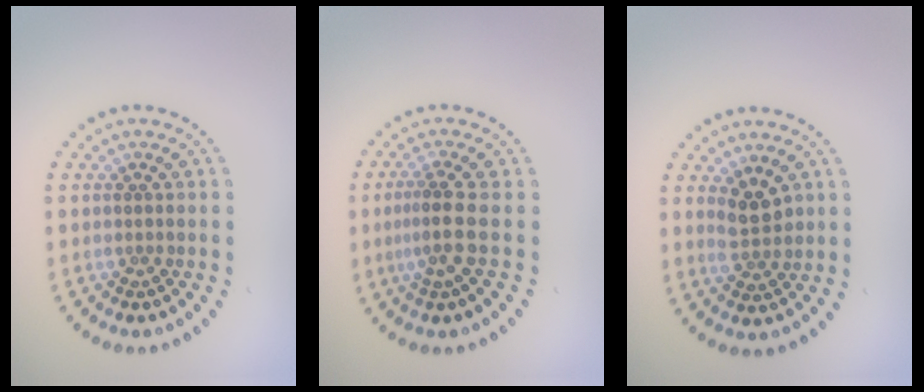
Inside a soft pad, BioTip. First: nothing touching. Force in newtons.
{"total": 2.7, "press": 2.0, "slide": 1.9}
{"total": 2.4, "press": 2.3, "slide": 0.8}